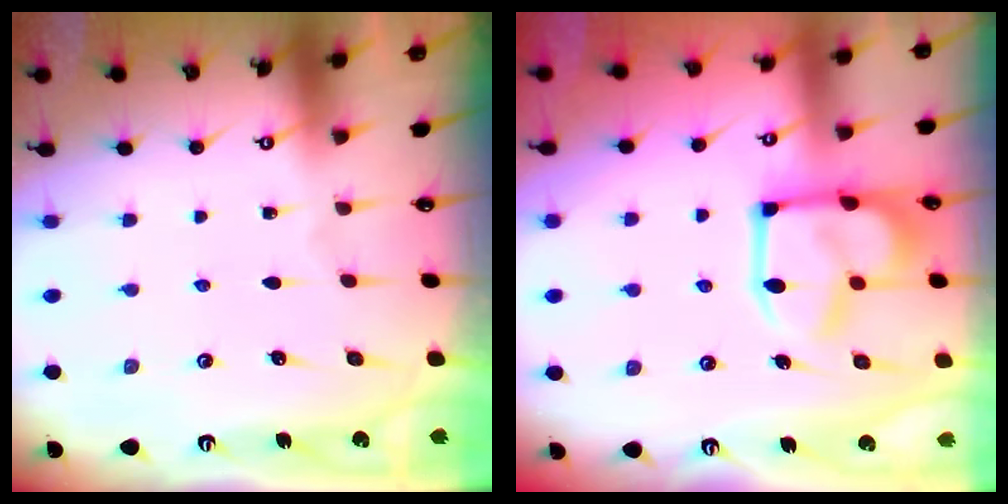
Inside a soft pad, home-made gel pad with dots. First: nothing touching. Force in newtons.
{"total": 12.1, "press": 12.0, "slide": 1.4}